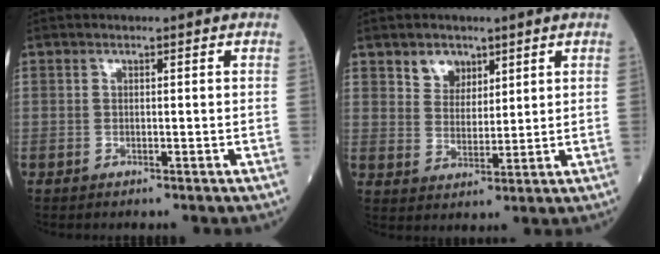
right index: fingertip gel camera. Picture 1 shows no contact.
{"total": 4.7, "force": [3.1, 3.1, 1.6], "torque": [-0.029, 0.003, 0.060]}